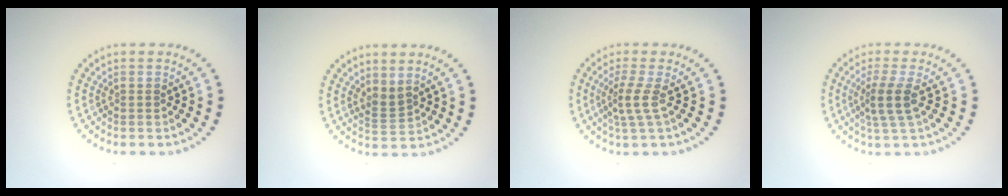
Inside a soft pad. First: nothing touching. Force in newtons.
{"total": 1.6, "press": 1.1, "slide": 1.2}
{"total": 2.3, "press": 1.5, "slide": 1.8}
{"total": 2.8, "press": 2.2, "slide": 1.8}